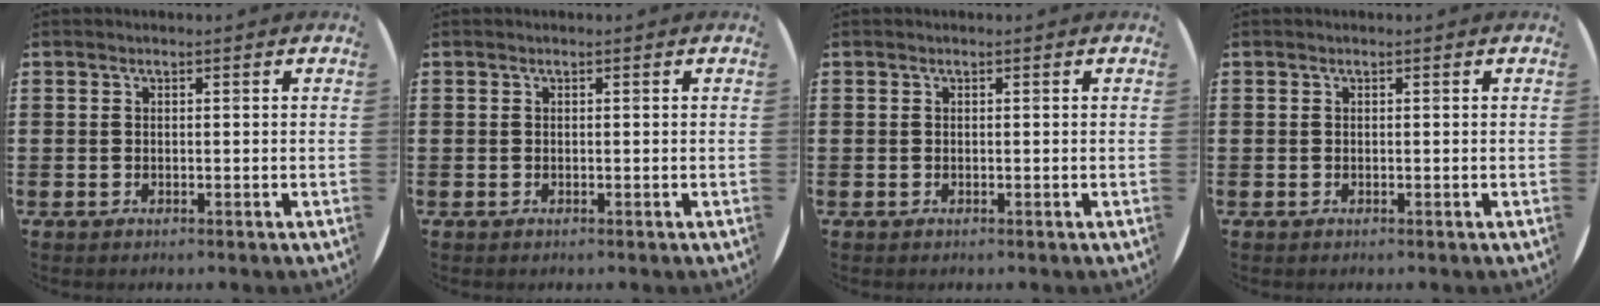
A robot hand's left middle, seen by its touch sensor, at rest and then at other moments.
{"total": 0.0}
{"total": 0.0}
{"total": 0.0}